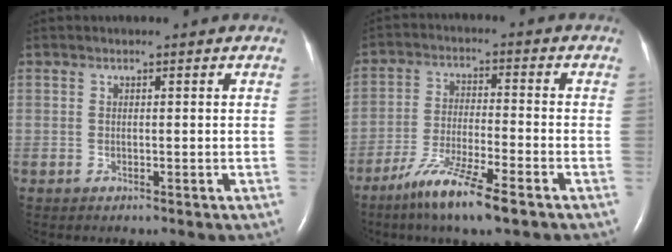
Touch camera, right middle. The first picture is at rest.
{"total": 9.9, "force": [-6.6, 0.5, 7.4], "torque": [-0.148, -0.026, -0.121]}